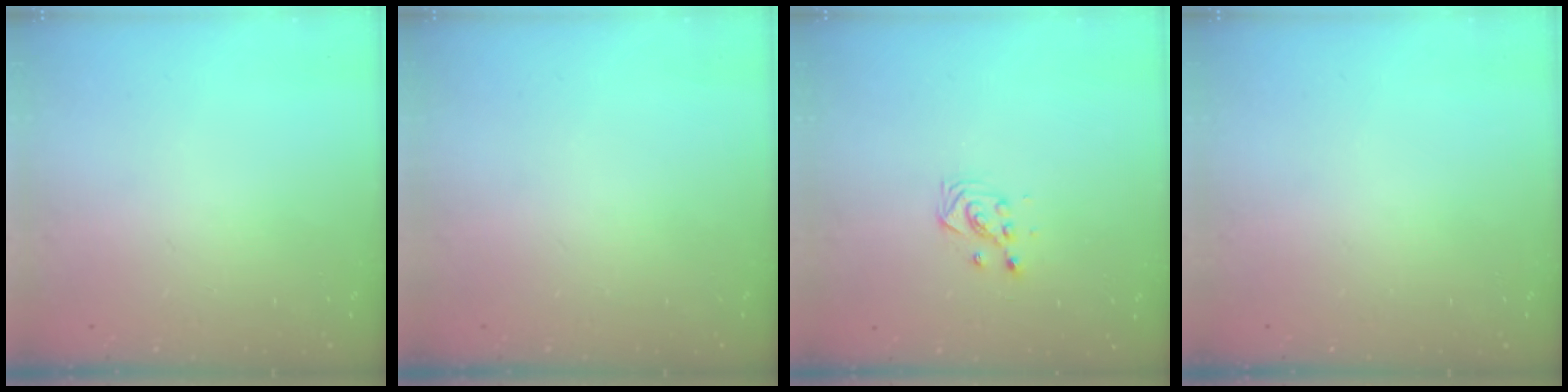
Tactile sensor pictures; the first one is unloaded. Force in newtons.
{"total": 0.0}
{"total": 2.9, "press": 2.9, "slide": 0.4}
{"total": 0.0}